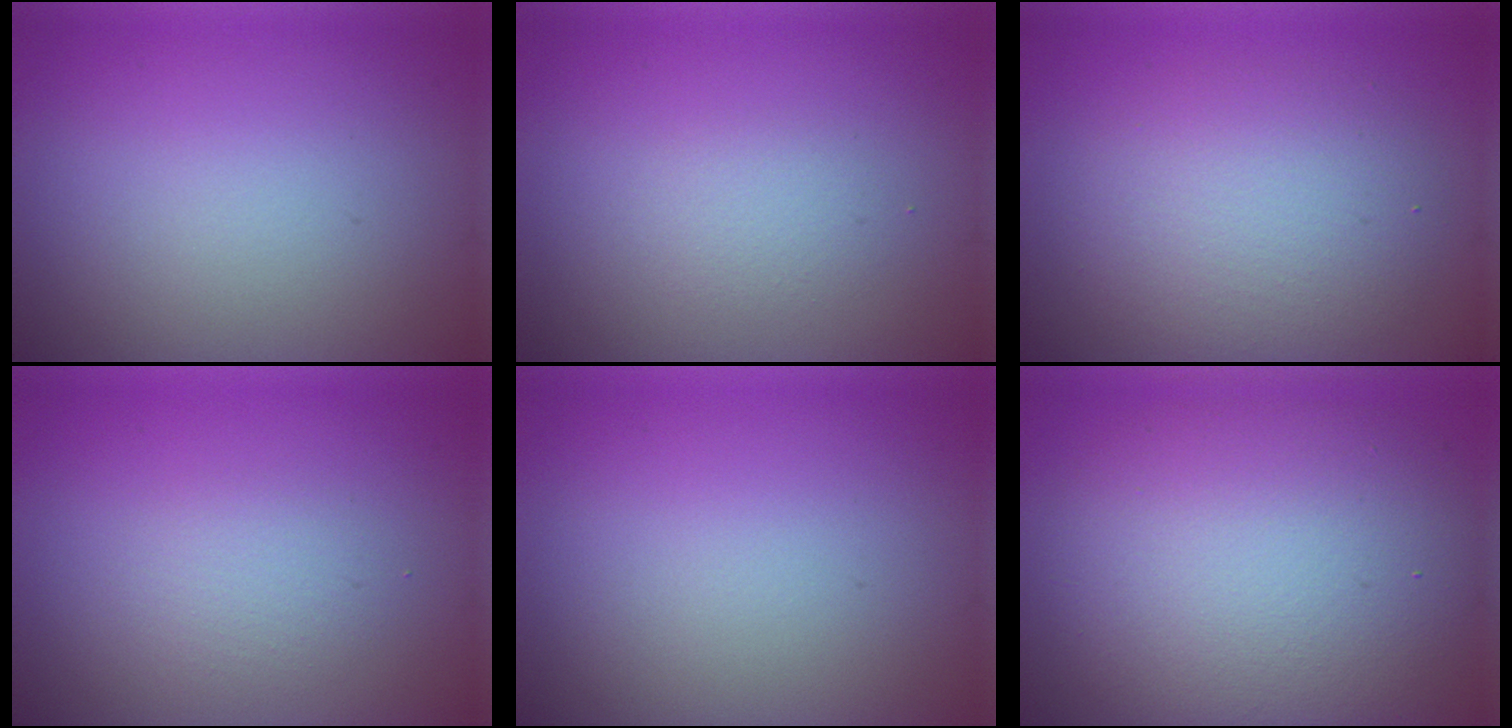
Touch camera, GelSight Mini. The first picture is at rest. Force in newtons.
{"total": 1.2, "press": 1.2, "slide": 0.0}
{"total": 5.0, "press": 5.0, "slide": 0.4}
{"total": 1.6, "press": 1.6, "slide": 0.1}
{"total": 0.0}
{"total": 11.0, "press": 11.0, "slide": 0.4}